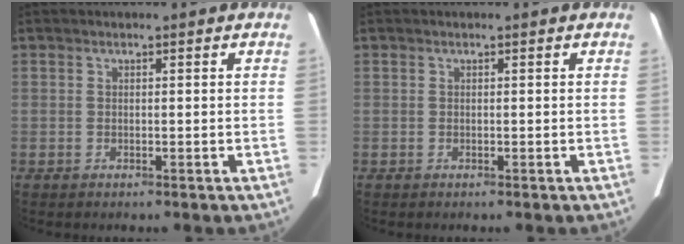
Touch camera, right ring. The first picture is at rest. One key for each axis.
{"total": 0.0}